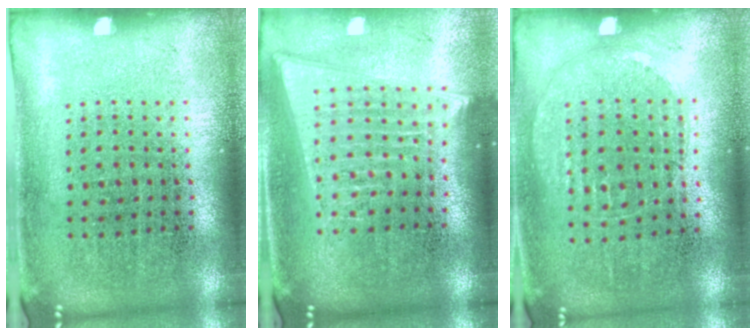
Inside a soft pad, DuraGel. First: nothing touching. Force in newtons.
{"total": 2.0, "press": 1.7, "slide": 1.0}
{"total": 0.9, "press": 0.9, "slide": 0.3}